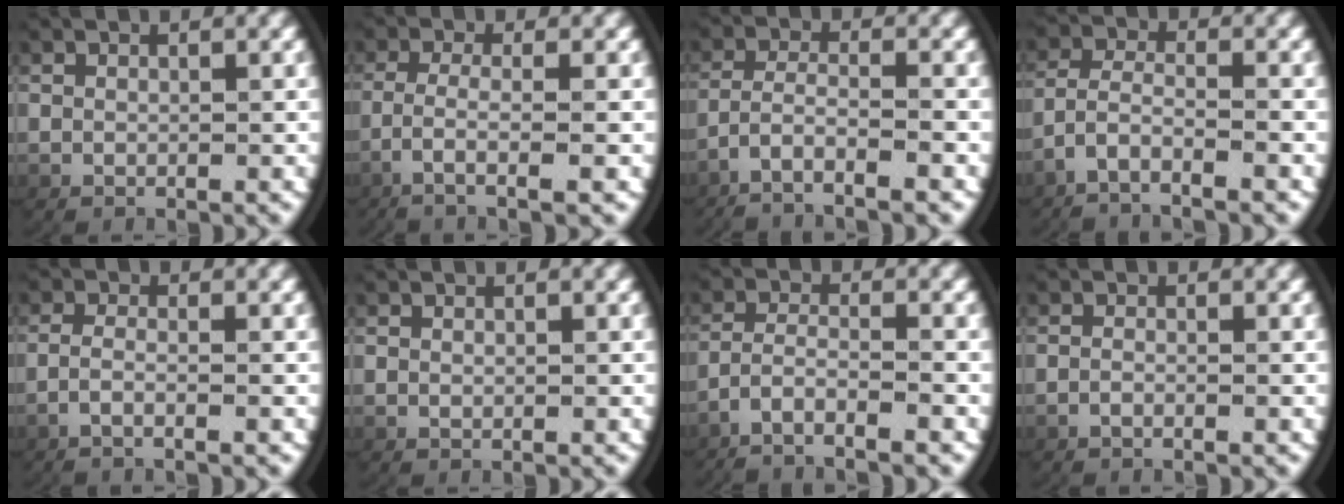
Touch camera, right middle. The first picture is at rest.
{"total": 3.9, "force": [-1.5, 0.4, 3.5], "torque": [-0.080, -0.012, -0.020]}
{"total": 4.7, "force": [-3.7, 1.2, 2.6], "torque": [-0.072, -0.025, -0.051]}
{"total": 4.0, "force": [-2.9, 1.8, 2.1], "torque": [-0.067, -0.023, -0.042]}
{"total": 1.9, "force": [-1.2, 0.0, 1.5], "torque": [-0.047, -0.011, -0.017]}
{"total": 0.0}
{"total": 4.5, "force": [-3.7, 1.1, 2.2], "torque": [-0.060, -0.020, -0.055]}
{"total": 1.1, "force": [-0.9, 0.0, 0.7], "torque": [-0.023, -0.002, -0.017]}